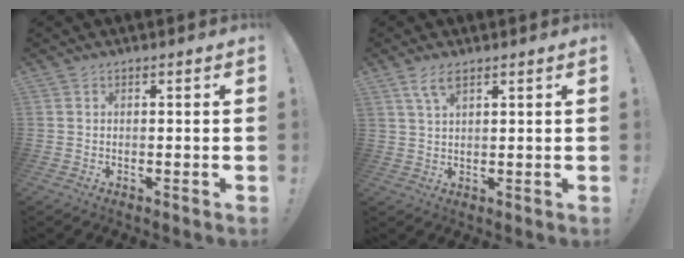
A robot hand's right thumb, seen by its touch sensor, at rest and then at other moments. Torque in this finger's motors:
{"motor_torque": [0.20, 0.37, 0.37, 0.10, 0.43]}